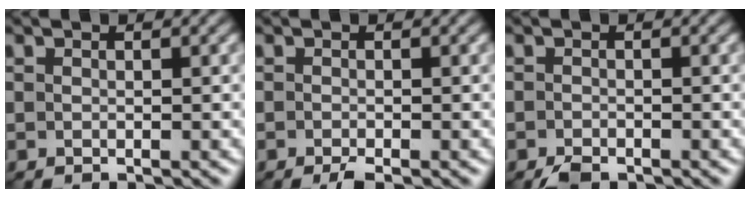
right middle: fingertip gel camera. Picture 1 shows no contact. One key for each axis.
{"total": 1.3, "fx": -0.9, "fy": 0.1, "fz": 0.9, "tx": -0.020, "ty": -0.002, "tz": -0.018}
{"total": 1.7, "fx": -1.4, "fy": 0.6, "fz": 0.8, "tx": -0.018, "ty": -0.003, "tz": -0.030}